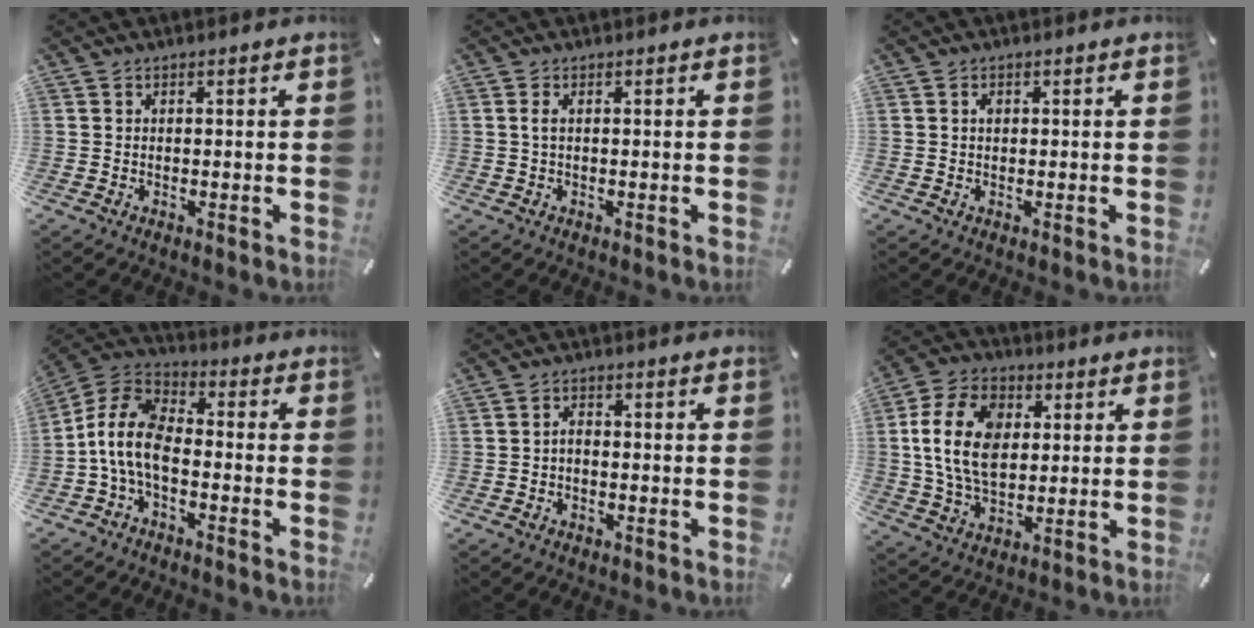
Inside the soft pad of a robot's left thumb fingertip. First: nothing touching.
{"total": 1.7, "force": [0.2, 0.4, 1.6], "torque": [-0.032, 0.001, 0.003]}
{"total": 0.9, "force": [0.2, 0.7, 0.6], "torque": [-0.005, -0.001, 0.002]}
{"total": 10.5, "force": [-4.3, 6.1, 7.3], "torque": [-0.172, 0.008, -0.087]}
{"total": 2.4, "force": [-0.9, 1.7, 1.4], "torque": [-0.028, 0.007, -0.019]}
{"total": 14.8, "force": [2.1, 10.9, 9.8], "torque": [-0.202, 0.012, 0.037]}